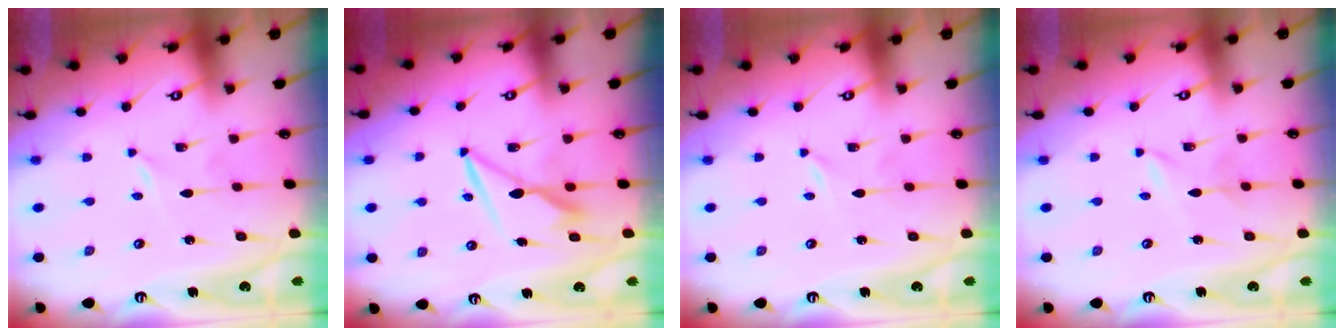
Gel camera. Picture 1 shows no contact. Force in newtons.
{"total": 7.6, "press": 7.5, "slide": 0.8}
{"total": 0.0}
{"total": 1.8, "press": 1.7, "slide": 0.2}